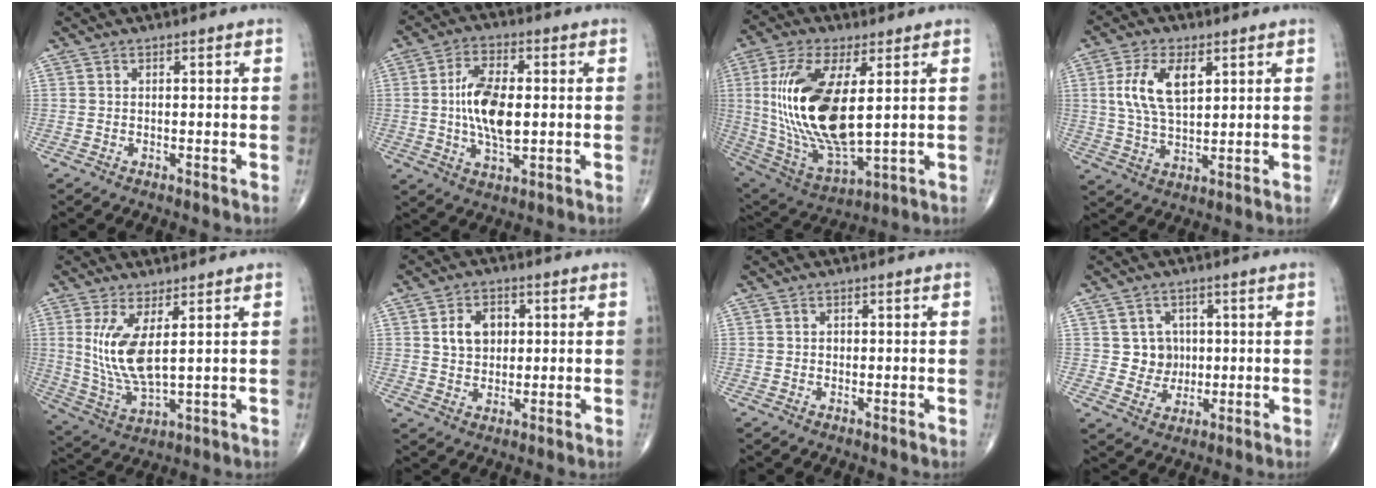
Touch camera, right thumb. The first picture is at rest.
{"total": 11.5, "force": [0.2, 5.5, 10.1], "torque": [-0.184, 0.001, 0.002]}
{"total": 22.0, "force": [2.9, 9.3, 19.8], "torque": [-0.405, -0.022, 0.065]}
{"total": 10.2, "force": [3.1, 5.2, 8.2], "torque": [-0.157, -0.006, 0.062]}
{"total": 10.2, "force": [2.5, 3.4, 9.2], "torque": [-0.198, -0.029, 0.061]}
{"total": 6.6, "force": [1.5, 5.0, 4.2], "torque": [-0.049, -0.001, 0.024]}
{"total": 0.7, "force": [0.0, 0.7, 0.3], "torque": [-0.002, 0.002, -0.001]}
{"total": 5.4, "force": [0.8, 5.1, 1.5], "torque": [0.006, 0.001, 0.013]}